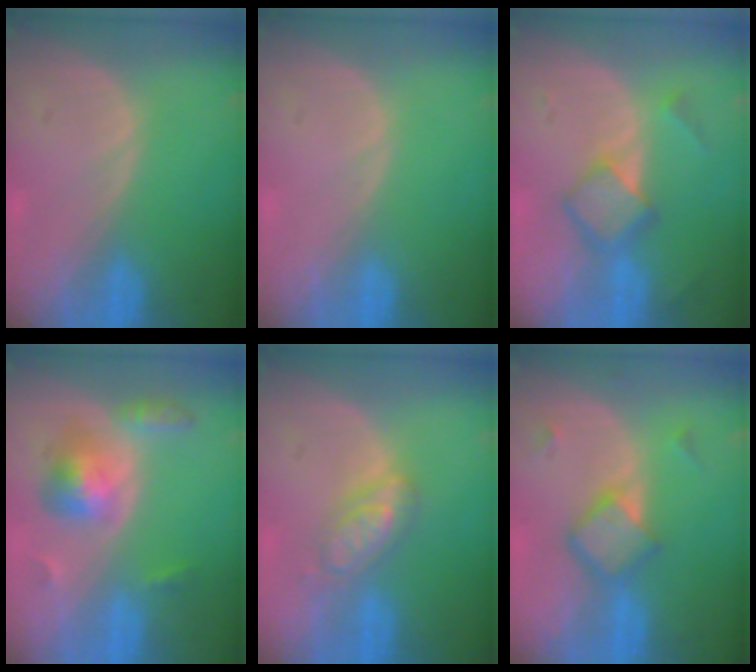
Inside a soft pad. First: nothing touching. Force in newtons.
{"total": 0.0}
{"total": 6.0, "press": 5.1, "slide": 3.1}
{"total": 5.8, "press": 5.8, "slide": 0.2}
{"total": 5.0, "press": 5.0, "slide": 0.2}
{"total": 5.8, "press": 5.1, "slide": 2.8}